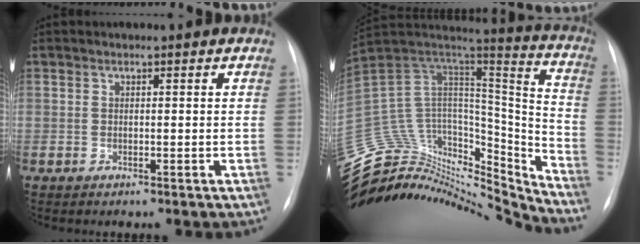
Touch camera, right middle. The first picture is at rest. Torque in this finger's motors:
{"motor_torque": [-0.73, -0.59, -0.43, -0.21]}